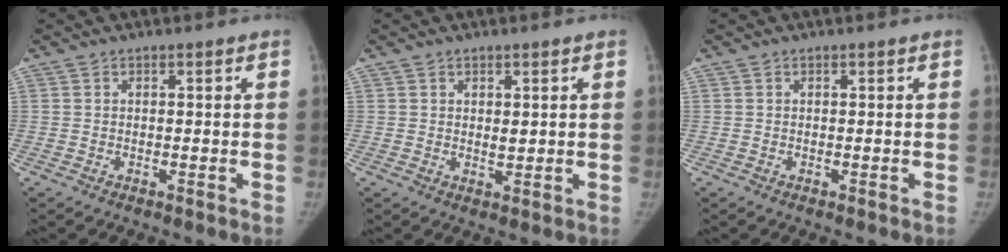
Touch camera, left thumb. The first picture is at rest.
{"total": 2.0, "force": [0.7, 1.0, 1.6], "torque": [-0.017, -0.007, 0.013]}
{"total": 0.0}